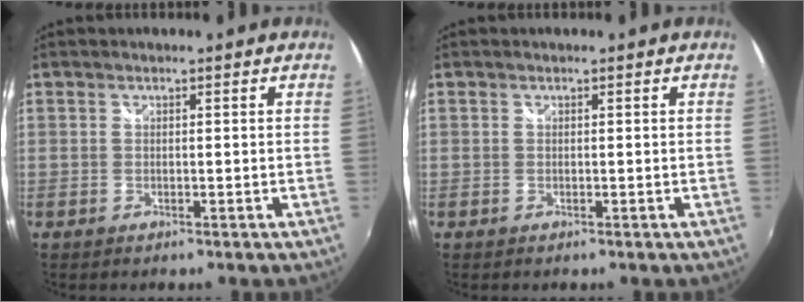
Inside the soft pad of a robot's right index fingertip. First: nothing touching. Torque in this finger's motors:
{"motor_torque": [0.00, 0.00, 0.00, 0.00]}